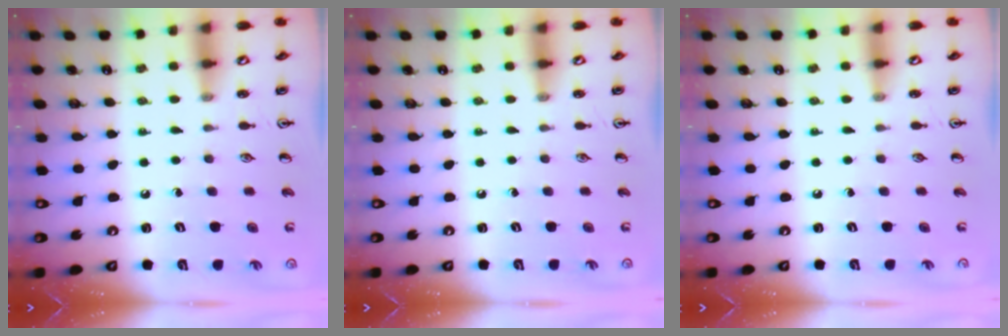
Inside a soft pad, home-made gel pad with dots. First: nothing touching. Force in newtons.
{"total": 0.0}
{"total": 0.0}